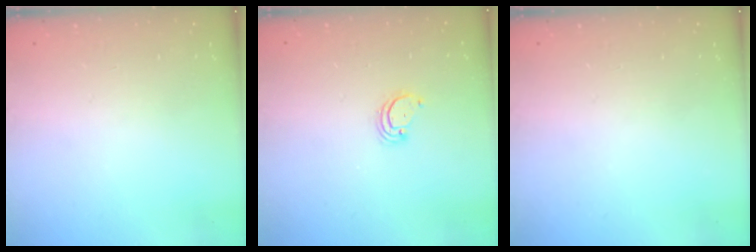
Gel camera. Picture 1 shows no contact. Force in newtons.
{"total": 2.6, "press": 2.6, "slide": 0.1}
{"total": 0.0}